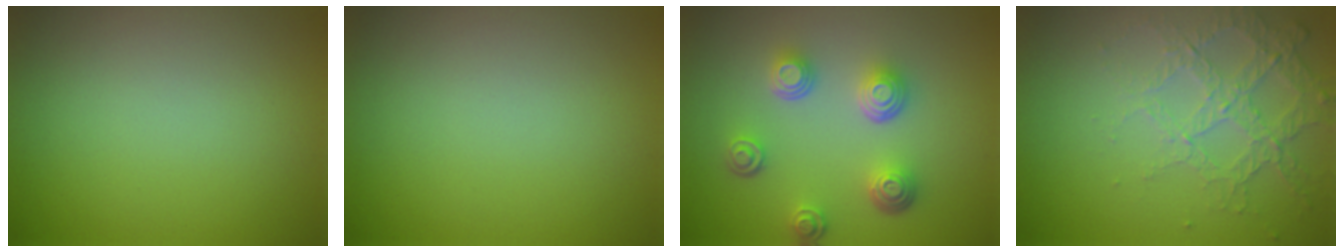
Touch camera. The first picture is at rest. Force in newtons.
{"total": 0.0}
{"total": 4.4, "press": 3.4, "slide": 2.8}
{"total": 4.3, "press": 2.8, "slide": 3.3}